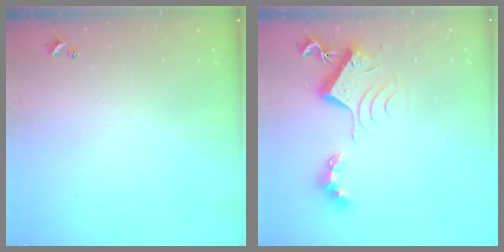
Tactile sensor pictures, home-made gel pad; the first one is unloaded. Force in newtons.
{"total": 8.5, "press": 8.5, "slide": 0.9}